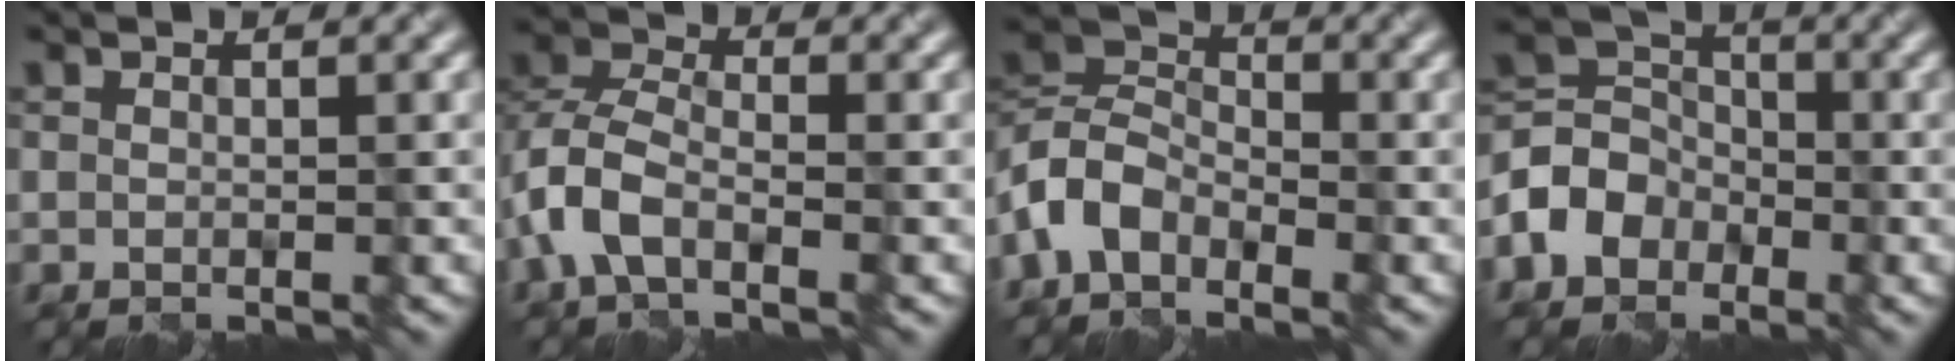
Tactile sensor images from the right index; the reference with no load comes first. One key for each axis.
{"total": 4.7, "fx": -2.2, "fy": 2.7, "fz": 3.3, "tx": -0.074, "ty": 0.003, "tz": -0.054}
{"total": 5.6, "fx": -3.1, "fy": 3.6, "fz": 3.0, "tx": -0.066, "ty": 0.007, "tz": -0.076}
{"total": 4.9, "fx": -2.3, "fy": 4.0, "fz": 1.6, "tx": -0.031, "ty": 0.008, "tz": -0.059}